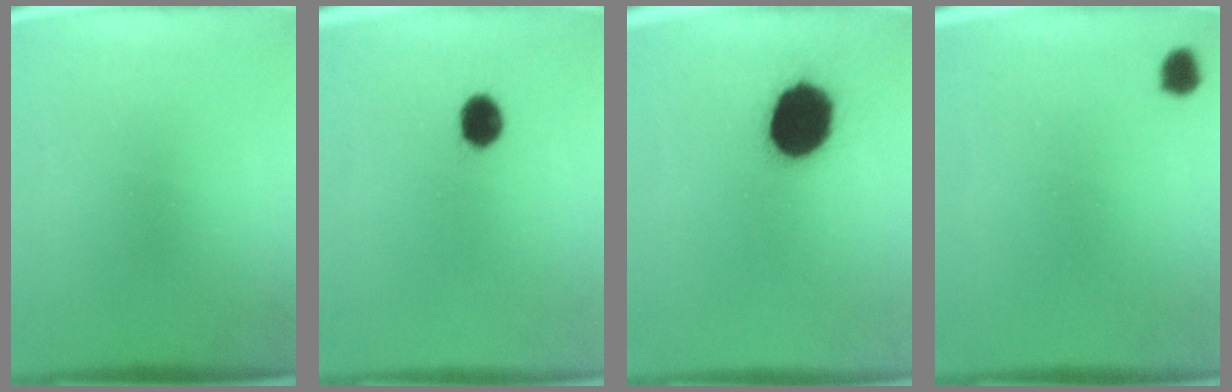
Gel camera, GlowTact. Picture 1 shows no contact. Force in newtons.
{"total": 4.6}
{"total": 16.2}
{"total": 3.9}